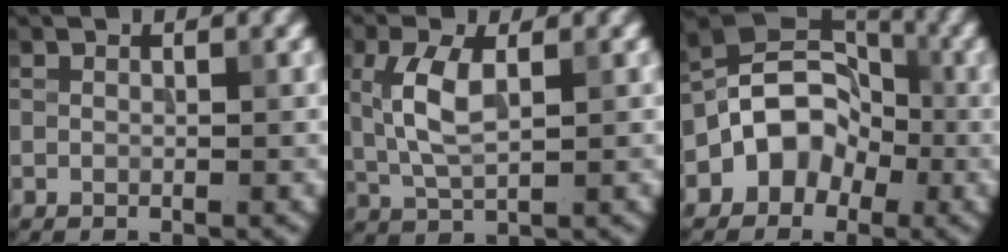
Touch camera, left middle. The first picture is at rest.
{"total": 4.3, "force": [0.6, 1.8, 3.9], "torque": [-0.090, 0.005, 0.014]}
{"total": 6.0, "force": [-2.2, 4.7, 3.0], "torque": [-0.019, 0.017, -0.057]}